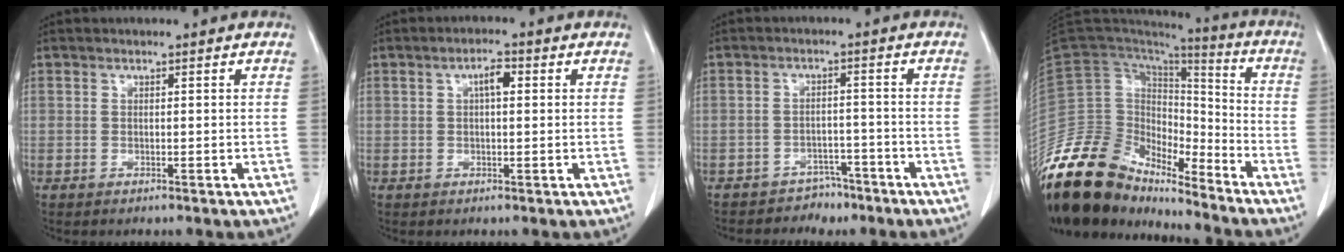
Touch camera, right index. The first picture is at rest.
{"total": 2.8, "force": [0.7, 0.9, 2.5], "torque": [-0.044, 0.007, 0.010]}
{"total": 4.3, "force": [-3.5, 2.5, 0.2], "torque": [-0.004, 0.013, -0.051]}
{"total": 17.0, "force": [-15.1, 6.2, 4.8], "torque": [-0.075, 0.059, -0.268]}